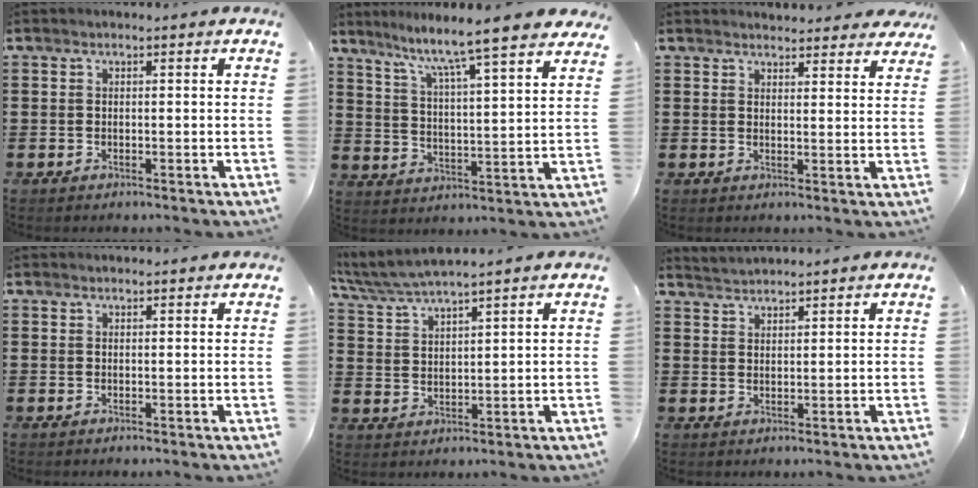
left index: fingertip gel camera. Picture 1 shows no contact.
{"total": 6.9, "force": [6.1, -1.1, 3.2], "torque": [-0.087, -0.051, 0.093]}
{"total": 3.4, "force": [3.3, 0.6, 0.4], "torque": [-0.002, -0.014, 0.060]}
{"total": 0.7, "force": [0.6, 0.1, 0.2], "torque": [-0.004, 0.001, 0.013]}
{"total": 4.7, "force": [4.3, -0.2, 1.8], "torque": [-0.050, -0.019, 0.076]}
{"total": 1.9, "force": [1.9, -0.2, -0.3], "torque": [0.000, 0.001, 0.038]}